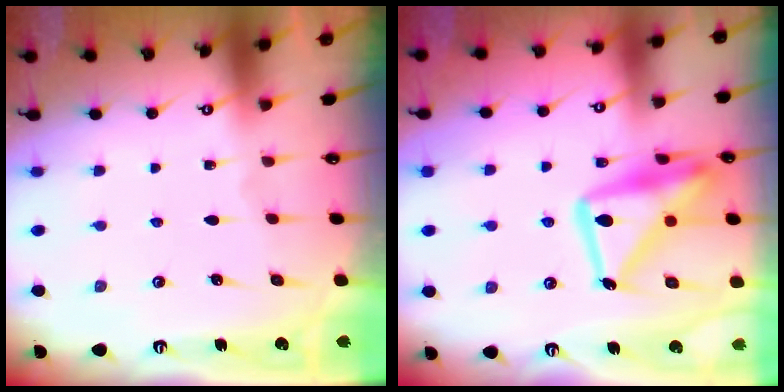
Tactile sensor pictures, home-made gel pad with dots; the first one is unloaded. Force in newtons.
{"total": 18.9, "press": 18.8, "slide": 1.9}